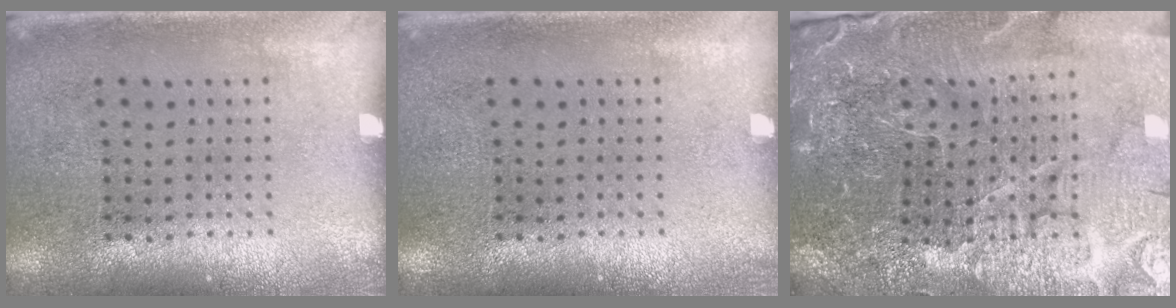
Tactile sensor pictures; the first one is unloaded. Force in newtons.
{"total": 0.5, "press": 0.5, "slide": 0.1}
{"total": 5.3, "press": 5.0, "slide": 1.8}